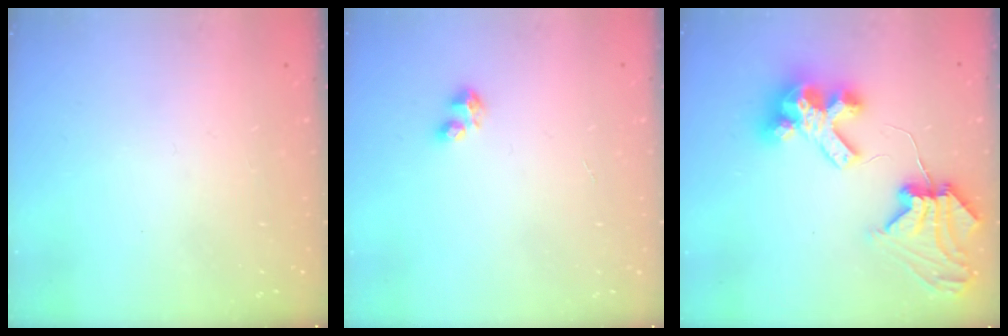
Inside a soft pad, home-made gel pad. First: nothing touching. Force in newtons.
{"total": 3.4, "press": 3.4, "slide": 0.5}
{"total": 10.2, "press": 10.1, "slide": 1.5}